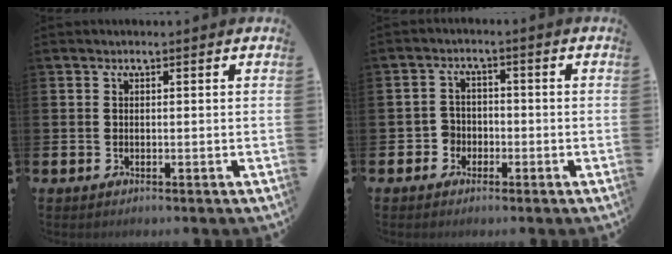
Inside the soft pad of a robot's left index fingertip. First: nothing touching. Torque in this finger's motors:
{"motor_torque": [-0.23, 0.14, -0.03, -0.01]}